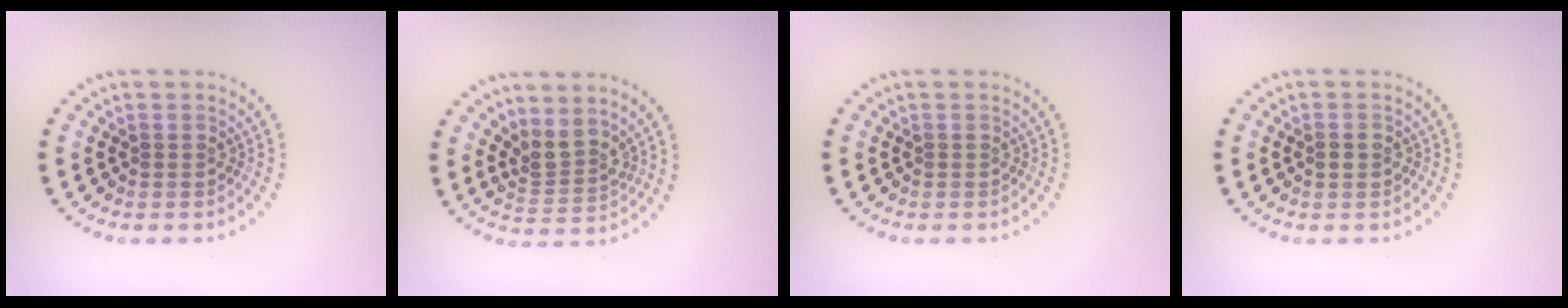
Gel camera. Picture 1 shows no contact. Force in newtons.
{"total": 2.8, "press": 2.0, "slide": 2.0}
{"total": 0.0}
{"total": 1.5, "press": 1.5, "slide": 0.2}